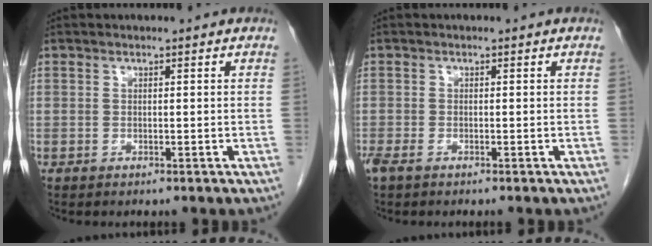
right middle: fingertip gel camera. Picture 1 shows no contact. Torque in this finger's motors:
{"motor_torque": [0.35, -0.24, 0.02, 0.00]}